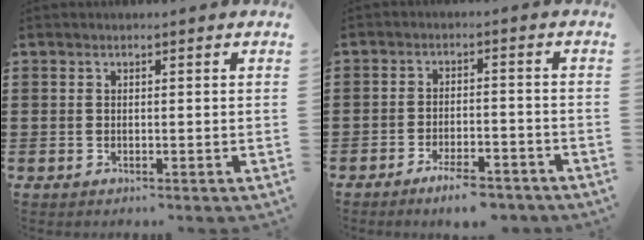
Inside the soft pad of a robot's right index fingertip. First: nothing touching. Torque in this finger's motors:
{"motor_torque": [1.10, 1.04, 0.48, 0.08]}